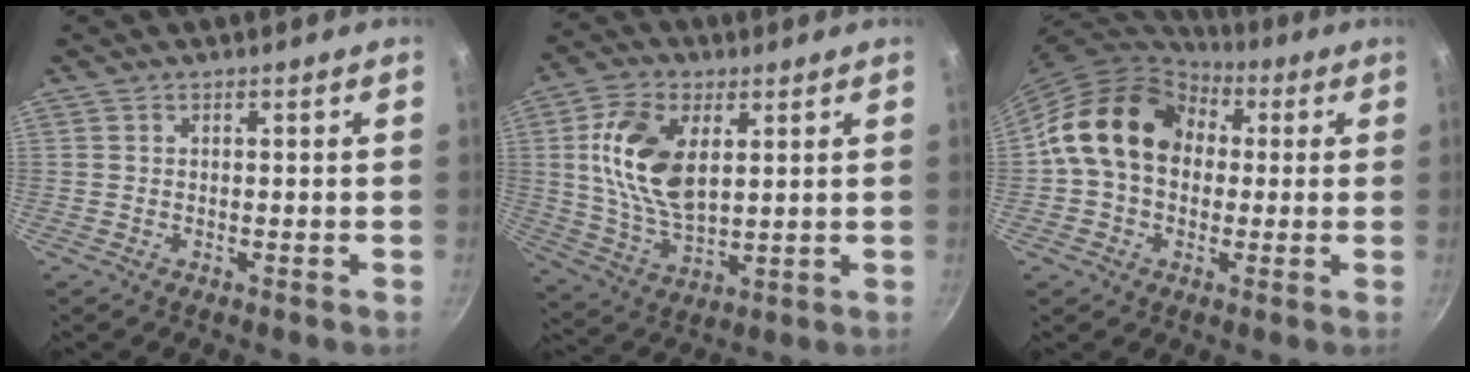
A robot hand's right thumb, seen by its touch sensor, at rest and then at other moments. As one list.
[{"total": 14.7, "force": [3.5, 8.3, 11.6], "torque": [-0.208, -0.010, 0.072]}, {"total": 16.8, "force": [2.5, 13.0, 10.3], "torque": [-0.146, 0.036, 0.029]}]